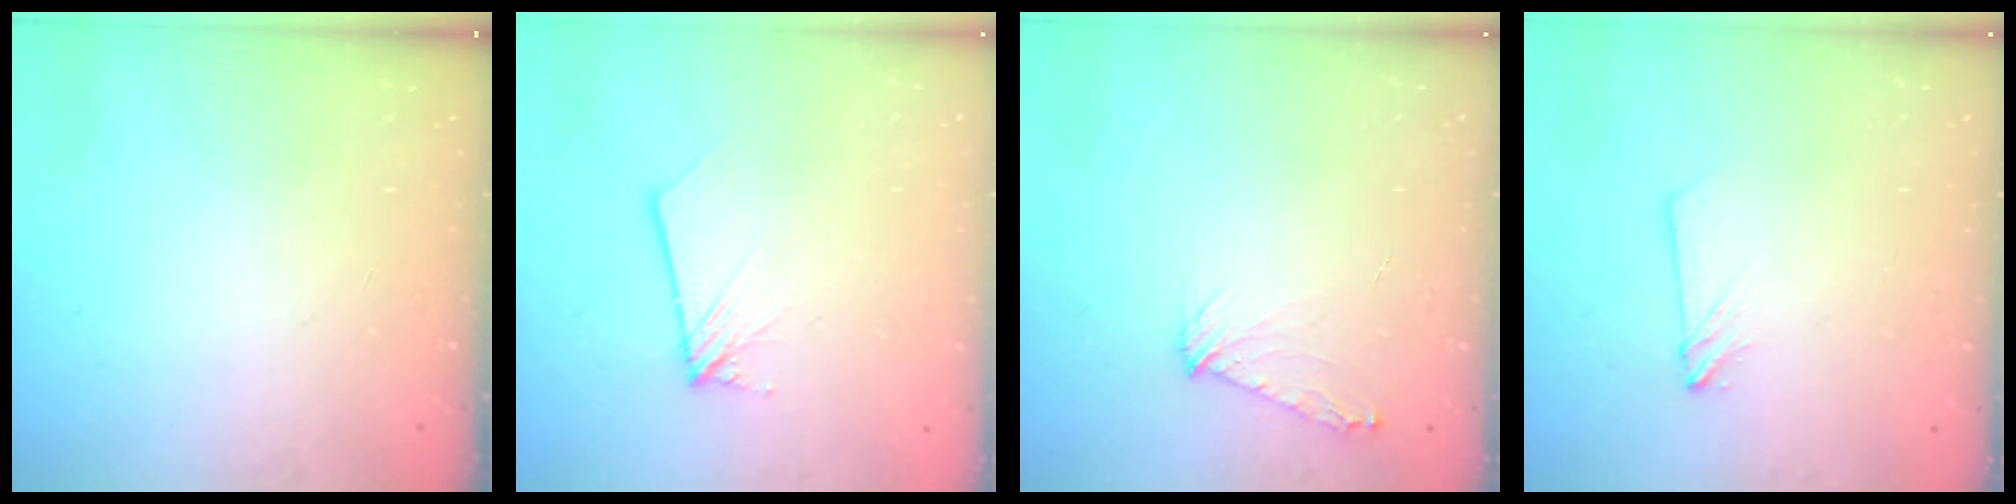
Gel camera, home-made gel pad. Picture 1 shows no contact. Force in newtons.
{"total": 2.7, "press": 2.7, "slide": 0.2}
{"total": 6.6, "press": 6.6, "slide": 0.9}
{"total": 2.8, "press": 2.8, "slide": 0.3}